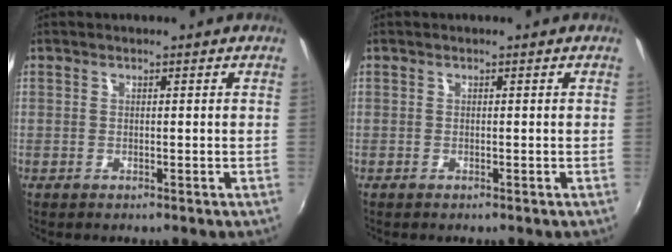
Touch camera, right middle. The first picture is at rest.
{"total": 0.0}